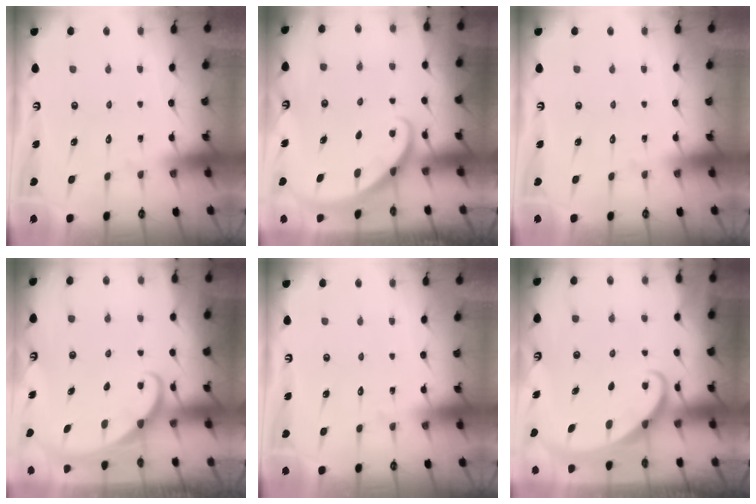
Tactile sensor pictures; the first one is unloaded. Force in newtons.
{"total": 2.1, "press": 2.1, "slide": 0.1}
{"total": 0.0}
{"total": 1.6, "press": 1.6, "slide": 0.1}
{"total": 0.0}
{"total": 2.1, "press": 2.1, "slide": 0.2}